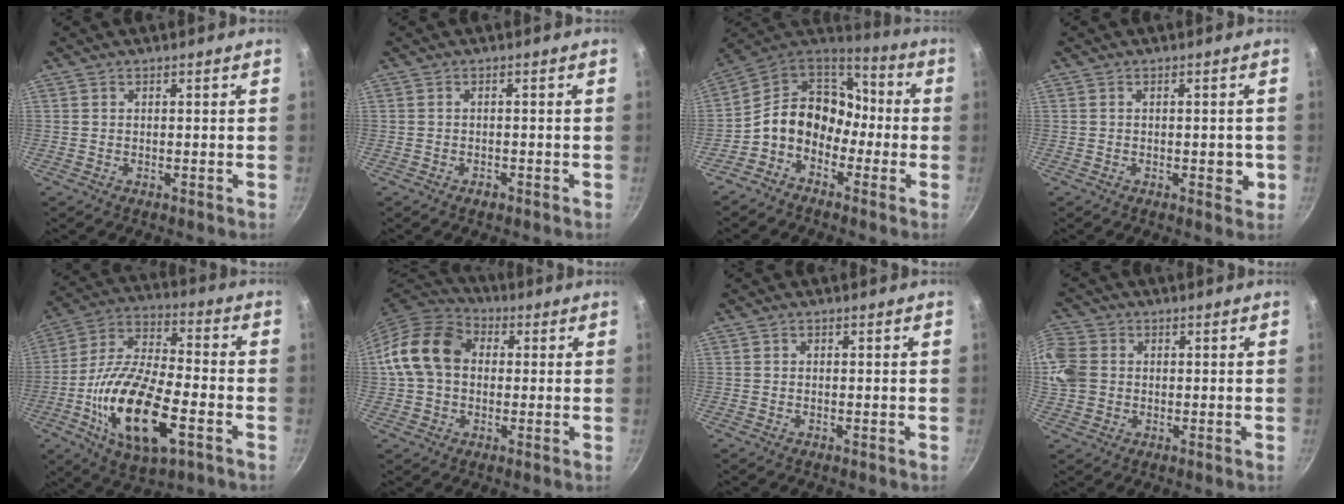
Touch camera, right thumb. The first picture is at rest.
{"total": 1.3, "force": [-0.9, 0.7, 0.7], "torque": [-0.013, 0.008, -0.013]}
{"total": 14.2, "force": [-3.3, 11.3, 8.0], "torque": [-0.098, 0.059, -0.084]}
{"total": 3.1, "force": [-0.6, 1.7, 2.6], "torque": [-0.018, 0.002, -0.010]}
{"total": 21.5, "force": [-6.8, 9.2, 18.3], "torque": [-0.342, 0.022, -0.131]}
{"total": 14.1, "force": [1.4, 10.9, 8.9], "torque": [-0.136, 0.028, 0.009]}
{"total": 0.6, "force": [0.0, 0.5, 0.2], "torque": [-0.002, 0.003, 0.000]}
{"total": 10.4, "force": [0.7, 9.0, 5.2], "torque": [-0.121, 0.008, 0.005]}